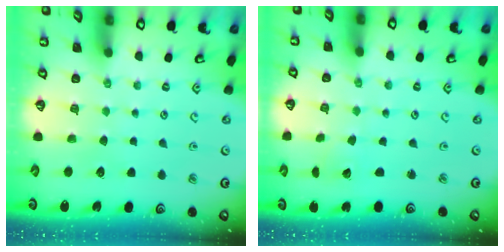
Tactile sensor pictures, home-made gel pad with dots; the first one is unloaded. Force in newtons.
{"total": 1.8, "press": 1.8, "slide": 0.1}